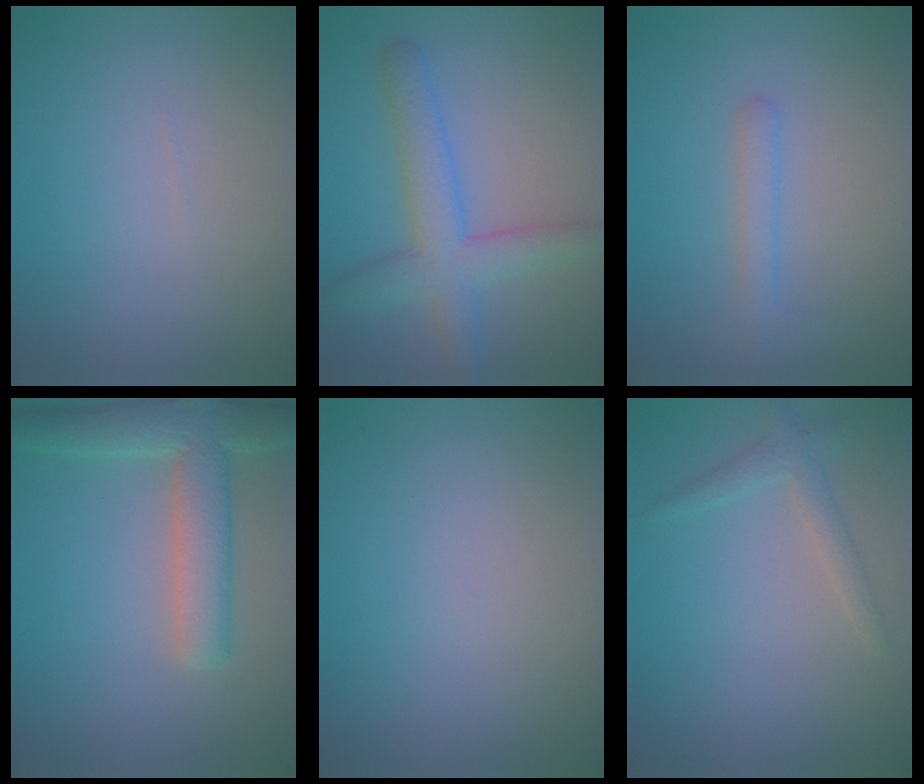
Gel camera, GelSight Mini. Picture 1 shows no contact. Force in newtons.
{"total": 5.0, "press": 5.0, "slide": 0.2}
{"total": 1.7, "press": 1.7, "slide": 0.1}
{"total": 6.0, "press": 6.0, "slide": 0.4}
{"total": 0.0}
{"total": 1.8, "press": 1.8, "slide": 0.1}